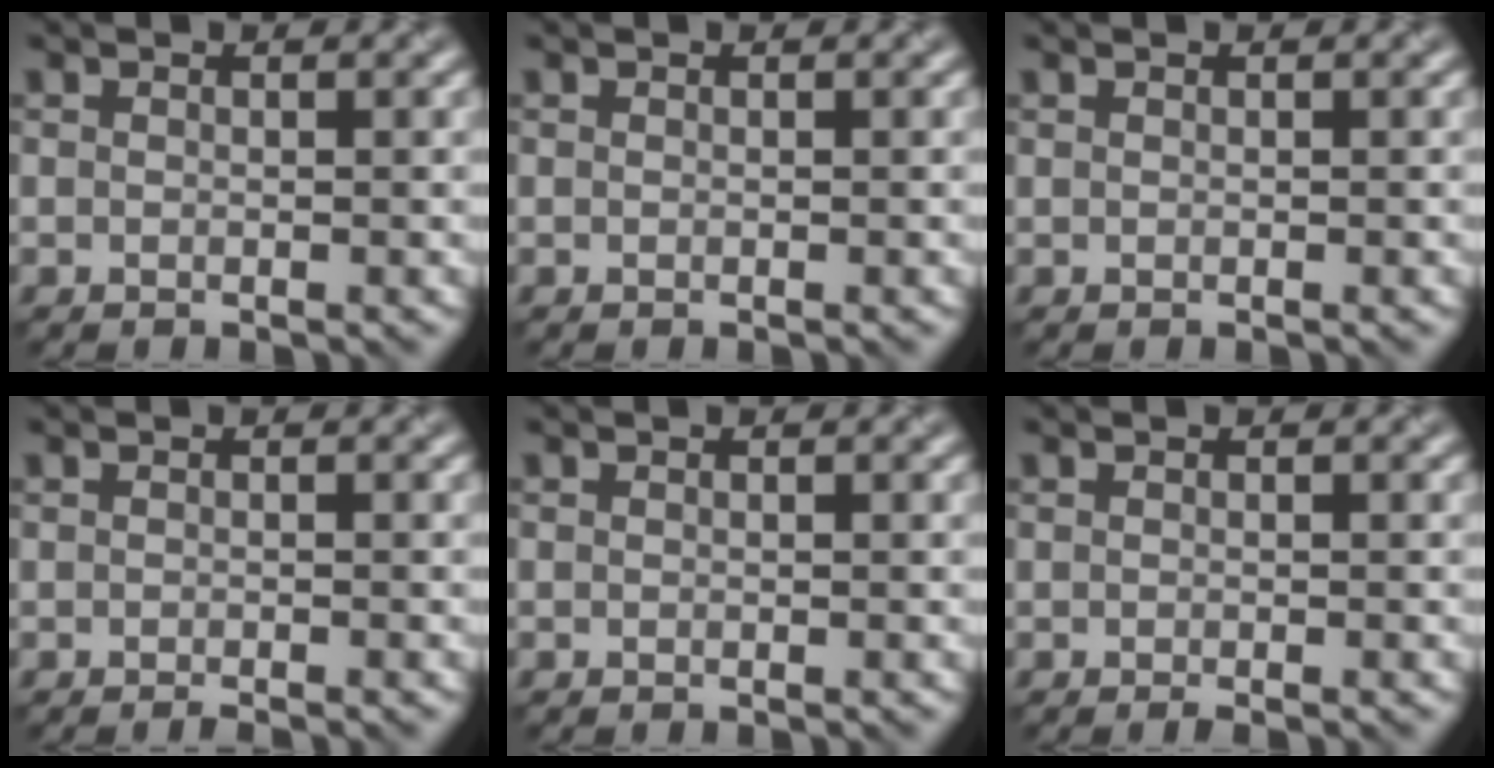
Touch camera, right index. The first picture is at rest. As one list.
[{"total": 0.0}, {"total": 0.0}, {"total": 1.2, "force": [-0.9, 0.2, 0.8], "torque": [-0.004, 0.004, -0.015]}, {"total": 0.0}, {"total": 1.1, "force": [-0.6, 0.3, 0.9], "torque": [-0.002, 0.003, -0.008]}]